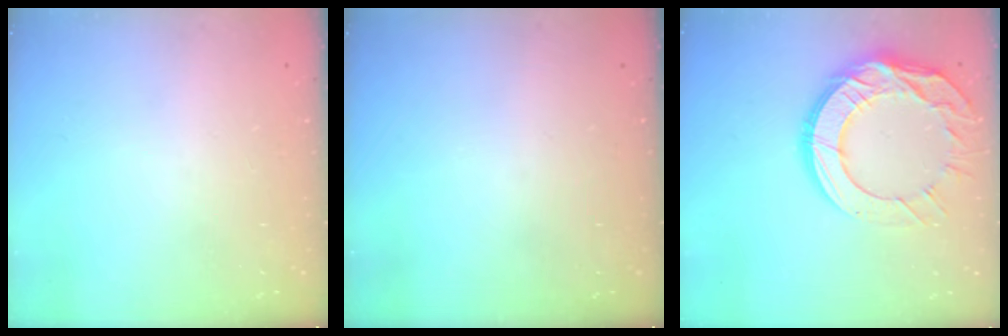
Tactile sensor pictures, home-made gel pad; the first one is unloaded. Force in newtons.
{"total": 0.0}
{"total": 17.2, "press": 17.1, "slide": 1.4}